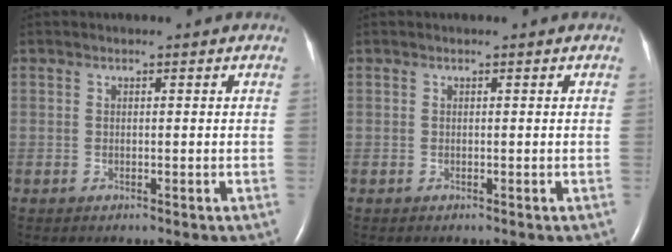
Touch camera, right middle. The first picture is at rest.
{"total": 0.0}